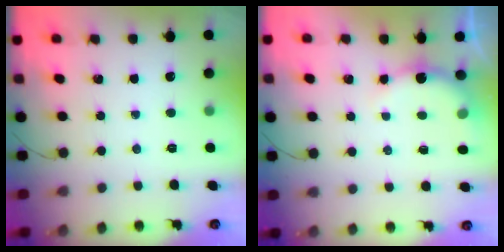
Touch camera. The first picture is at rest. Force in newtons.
{"total": 3.5, "press": 3.5, "slide": 0.4}